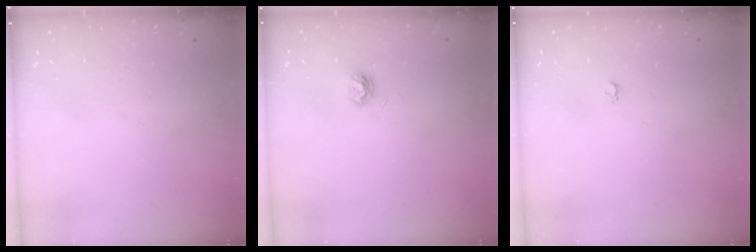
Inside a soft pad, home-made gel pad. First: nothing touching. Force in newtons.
{"total": 5.7, "press": 5.6, "slide": 0.7}
{"total": 2.6, "press": 2.6, "slide": 0.4}